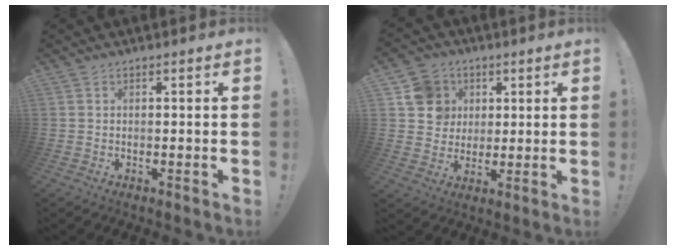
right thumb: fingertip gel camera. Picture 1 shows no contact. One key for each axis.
{"total": 11.1, "fx": 3.7, "fy": 10.0, "fz": 3.0, "tx": -0.037, "ty": -0.013, "tz": 0.078}